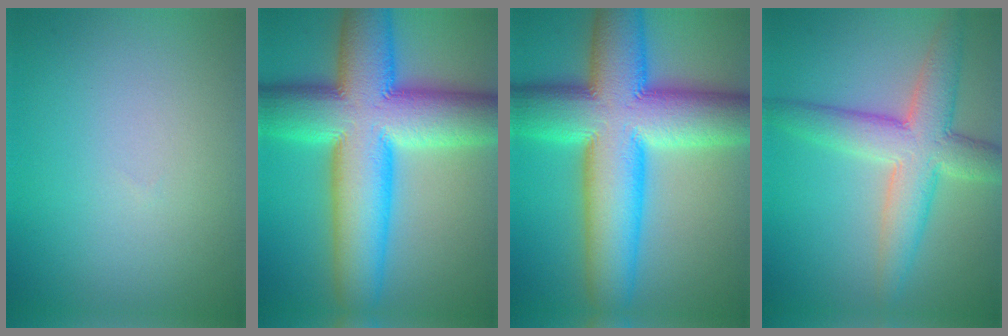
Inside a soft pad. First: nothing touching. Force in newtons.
{"total": 14.9, "press": 14.9, "slide": 0.5}
{"total": 14.9, "press": 14.9, "slide": 0.5}
{"total": 6.3, "press": 6.3, "slide": 0.1}